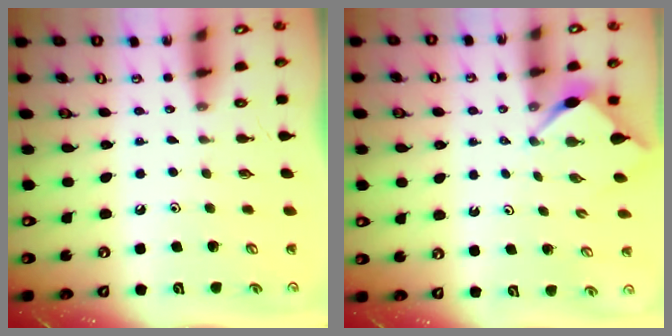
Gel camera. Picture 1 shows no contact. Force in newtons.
{"total": 2.9, "press": 2.9, "slide": 0.3}